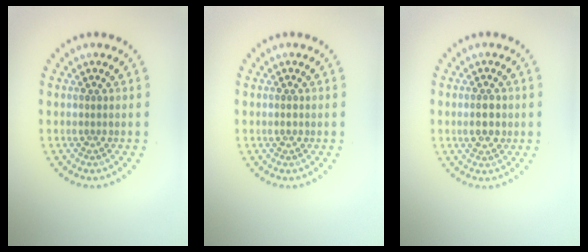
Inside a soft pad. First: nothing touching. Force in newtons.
{"total": 0.9, "press": 0.9, "slide": 0.0}
{"total": 2.7, "press": 2.7, "slide": 0.0}